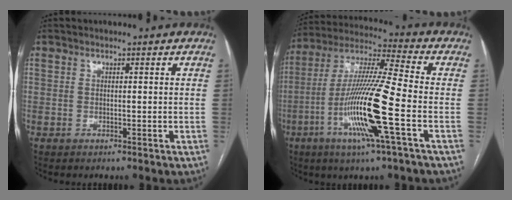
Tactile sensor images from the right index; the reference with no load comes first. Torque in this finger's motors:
{"motor_torque": [2.14, 0.00, 1.05, 0.21]}